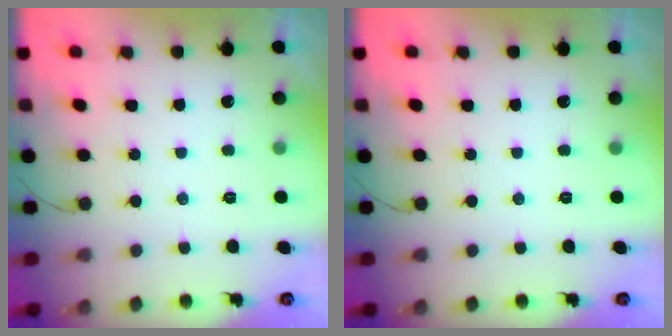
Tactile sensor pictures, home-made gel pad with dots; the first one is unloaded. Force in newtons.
{"total": 0.0}